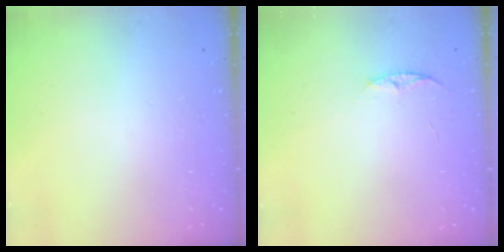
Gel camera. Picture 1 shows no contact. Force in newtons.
{"total": 4.5, "press": 4.5, "slide": 0.6}